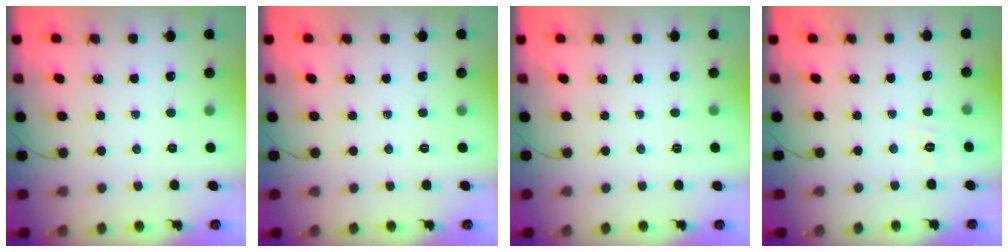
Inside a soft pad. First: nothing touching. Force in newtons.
{"total": 0.0}
{"total": 2.6, "press": 2.3, "slide": 1.2}
{"total": 3.3, "press": 2.8, "slide": 1.8}